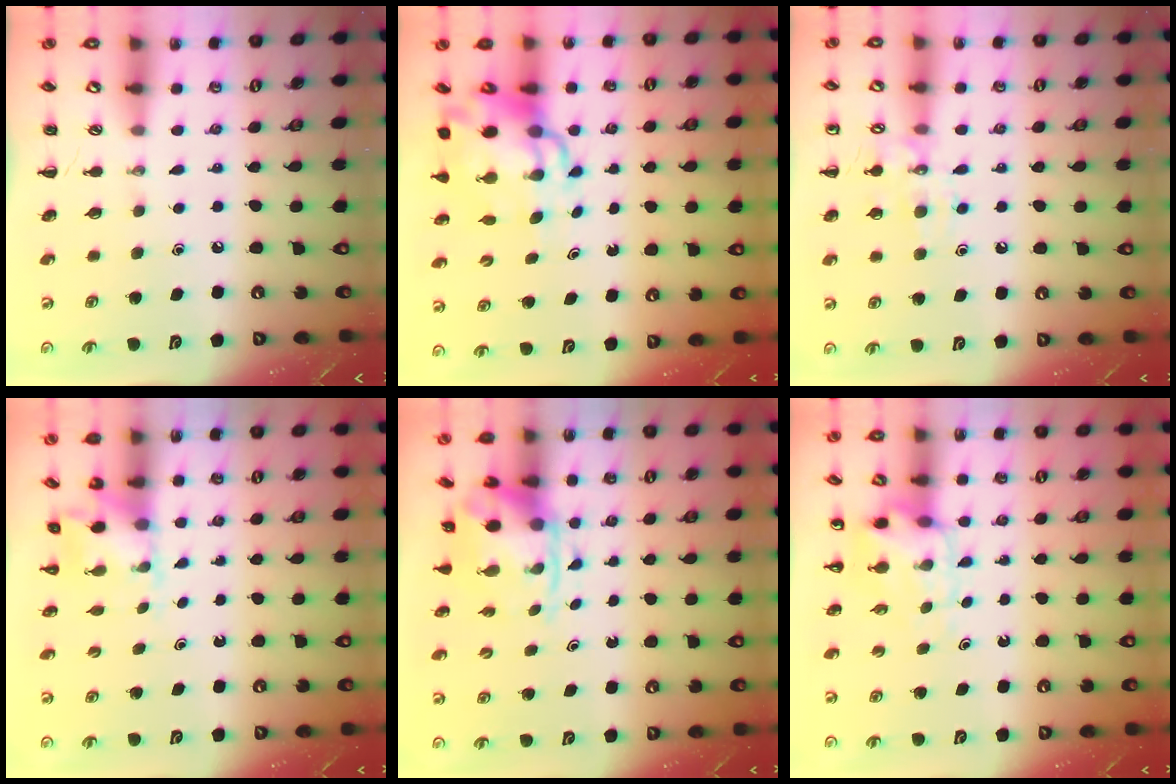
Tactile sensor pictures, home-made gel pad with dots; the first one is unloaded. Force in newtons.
{"total": 11.3, "press": 10.9, "slide": 3.1}
{"total": 9.7, "press": 9.7, "slide": 0.7}
{"total": 2.5, "press": 2.5, "slide": 0.5}
{"total": 3.6, "press": 3.5, "slide": 0.8}
{"total": 5.3, "press": 5.3, "slide": 0.3}